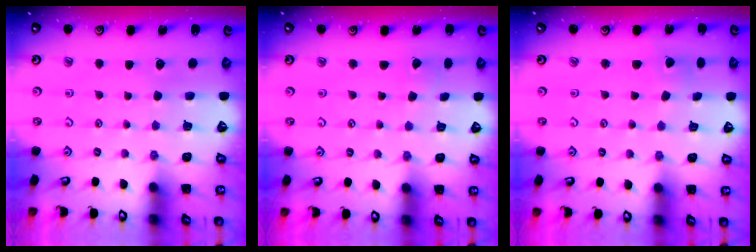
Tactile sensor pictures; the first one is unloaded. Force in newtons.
{"total": 2.0, "press": 2.0, "slide": 0.1}
{"total": 3.0, "press": 3.0, "slide": 0.3}